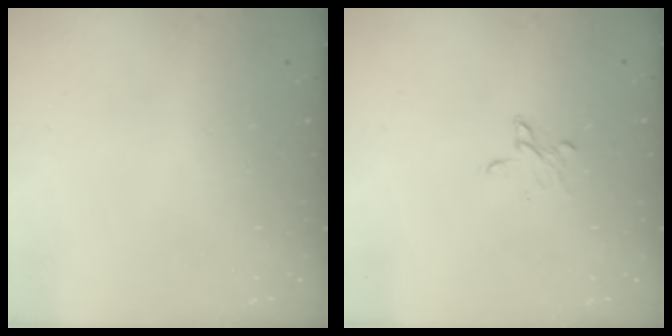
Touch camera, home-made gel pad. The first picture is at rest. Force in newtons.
{"total": 4.5, "press": 4.4, "slide": 0.3}